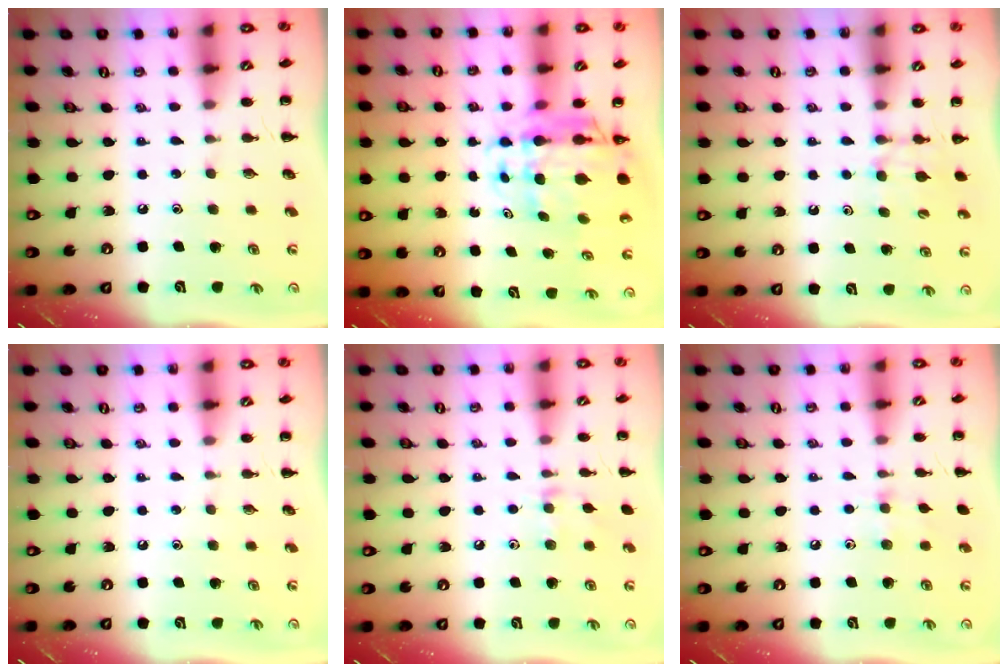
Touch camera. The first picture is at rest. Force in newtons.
{"total": 9.5, "press": 9.1, "slide": 2.8}
{"total": 6.7, "press": 6.4, "slide": 1.7}
{"total": 0.0}
{"total": 7.4, "press": 7.1, "slide": 2.0}
{"total": 6.2, "press": 6.0, "slide": 1.6}